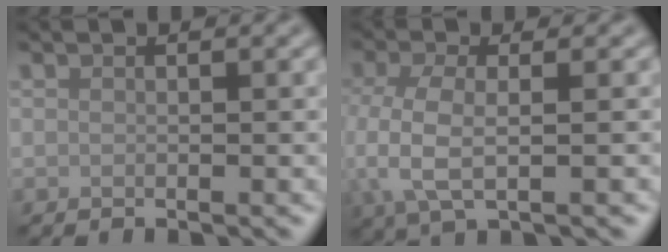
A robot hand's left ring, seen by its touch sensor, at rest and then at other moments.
{"total": 4.7, "force": [-0.8, 1.9, 4.2], "torque": [-0.100, -0.011, -0.017]}